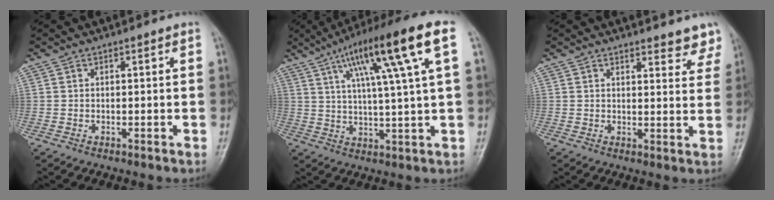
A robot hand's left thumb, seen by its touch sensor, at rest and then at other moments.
{"total": 16.9, "force": [6.7, 1.6, 15.4], "torque": [-0.251, 0.008, 0.103]}
{"total": 6.9, "force": [6.3, 2.1, 1.9], "torque": [0.015, -0.033, 0.054]}